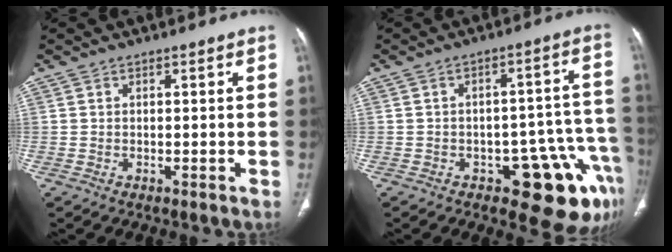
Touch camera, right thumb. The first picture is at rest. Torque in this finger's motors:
{"motor_torque": [3.06, 1.51, 0.87, -1.08, 0.03]}